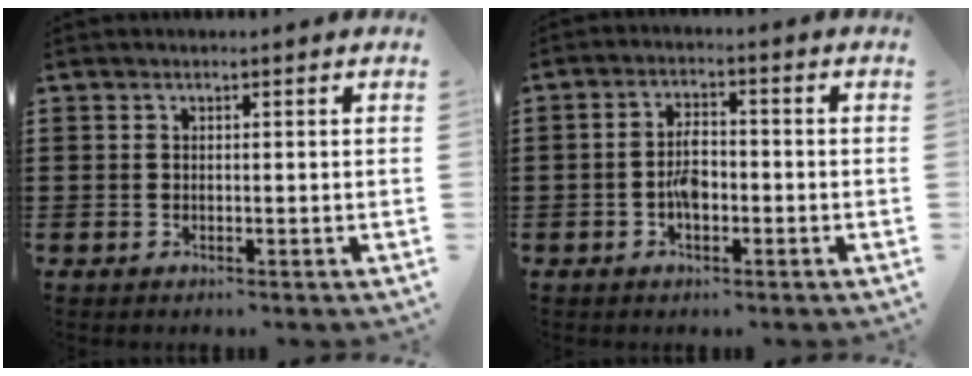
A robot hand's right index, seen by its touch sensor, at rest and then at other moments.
{"total": 4.1, "force": [-1.0, 1.8, 3.5], "torque": [-0.078, 0.000, -0.022]}